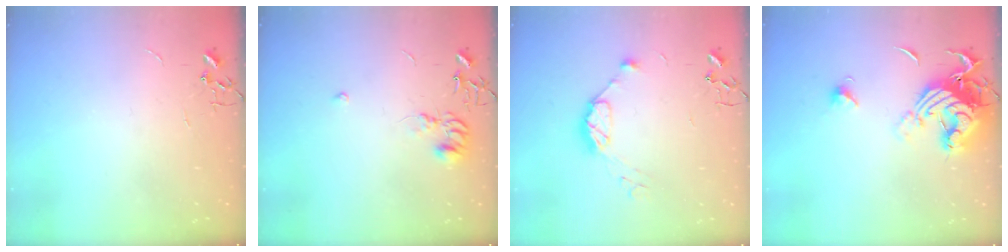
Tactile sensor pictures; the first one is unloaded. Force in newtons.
{"total": 7.6, "press": 7.6, "slide": 0.8}
{"total": 8.3, "press": 8.3, "slide": 0.5}
{"total": 15.2, "press": 15.1, "slide": 1.4}